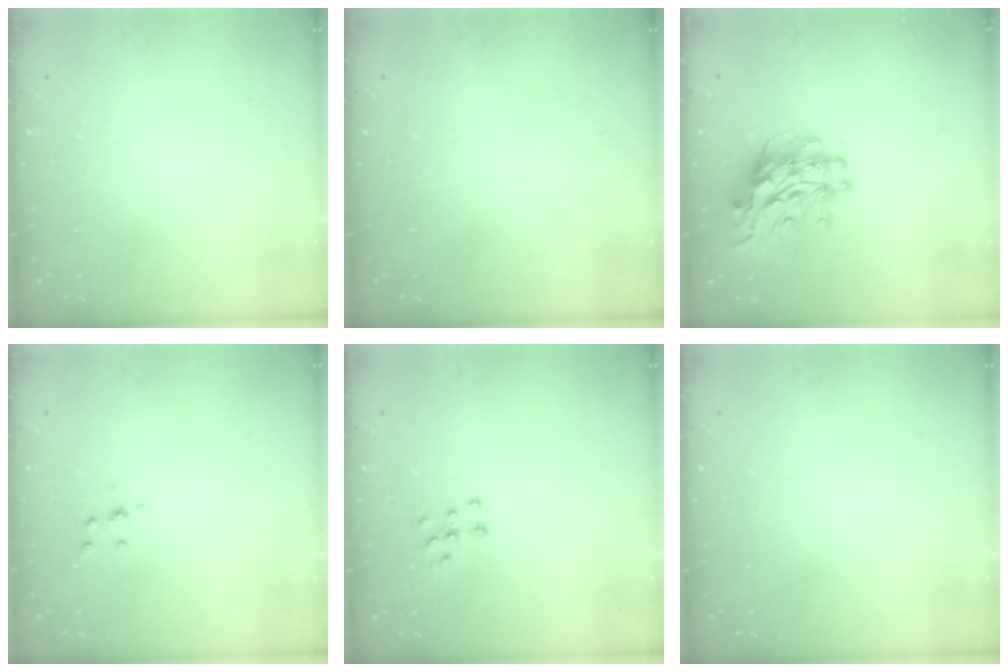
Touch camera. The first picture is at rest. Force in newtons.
{"total": 0.0}
{"total": 12.5, "press": 12.5, "slide": 1.1}
{"total": 3.3, "press": 3.3, "slide": 0.4}
{"total": 7.0, "press": 7.0, "slide": 0.3}
{"total": 0.0}